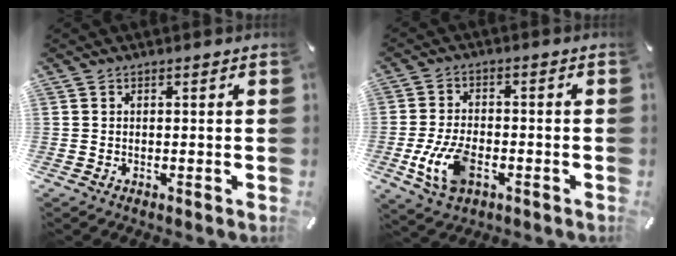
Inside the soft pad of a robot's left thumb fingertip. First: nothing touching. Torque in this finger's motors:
{"motor_torque": [0.23, 0.24, 0.88, 0.30, 0.09]}